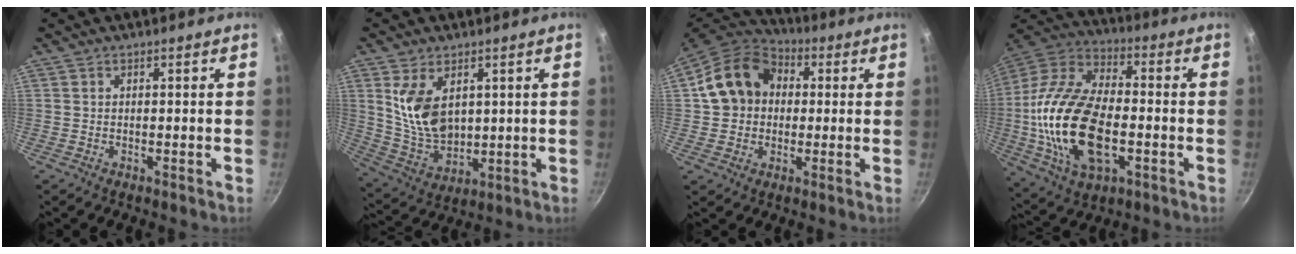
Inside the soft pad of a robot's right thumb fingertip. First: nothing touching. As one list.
[{"total": 11.7, "force": [3.5, 7.3, 8.5], "torque": [-0.143, -0.035, 0.082]}, {"total": 15.1, "force": [2.3, 12.3, 8.3], "torque": [-0.121, 0.030, 0.027]}, {"total": 24.6, "force": [-3.6, 13.6, 20.2], "torque": [-0.390, 0.027, -0.069]}]